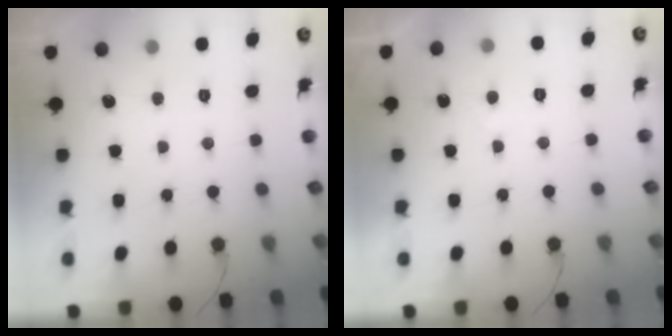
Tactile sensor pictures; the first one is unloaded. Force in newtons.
{"total": 1.3, "press": 1.1, "slide": 0.6}